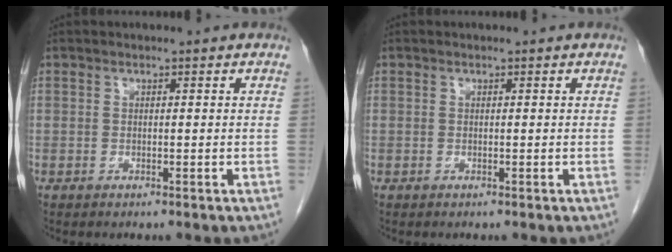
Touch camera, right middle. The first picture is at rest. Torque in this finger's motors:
{"motor_torque": [0.00, 0.00, 0.00, 0.00]}